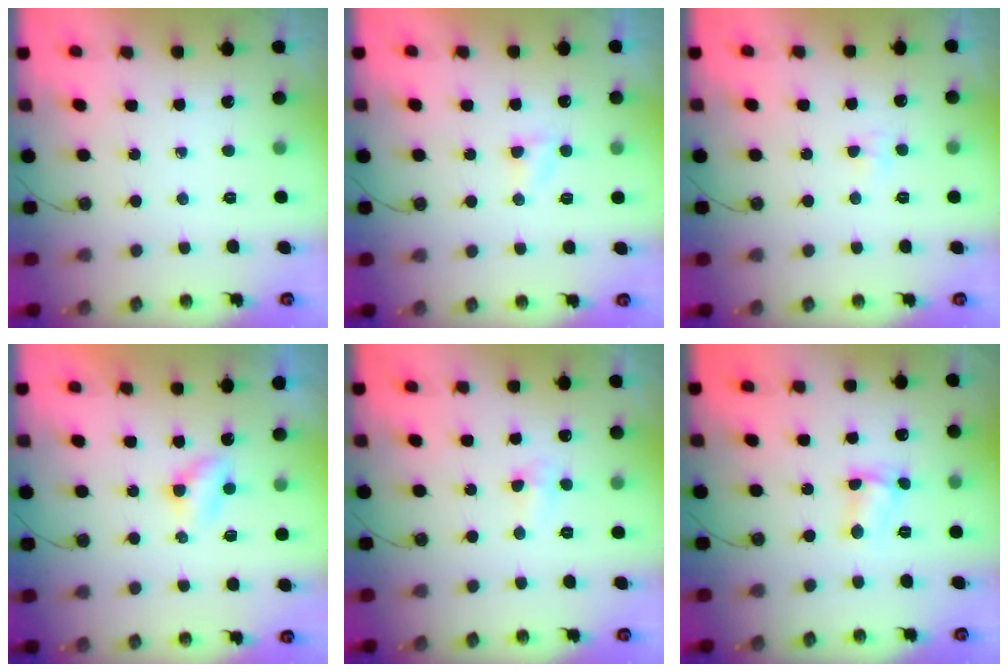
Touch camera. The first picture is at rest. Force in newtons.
{"total": 2.7, "press": 2.7, "slide": 0.3}
{"total": 2.9, "press": 2.8, "slide": 0.5}
{"total": 2.7, "press": 2.7, "slide": 0.4}
{"total": 3.8, "press": 3.7, "slide": 0.6}
{"total": 3.7, "press": 3.7, "slide": 0.4}